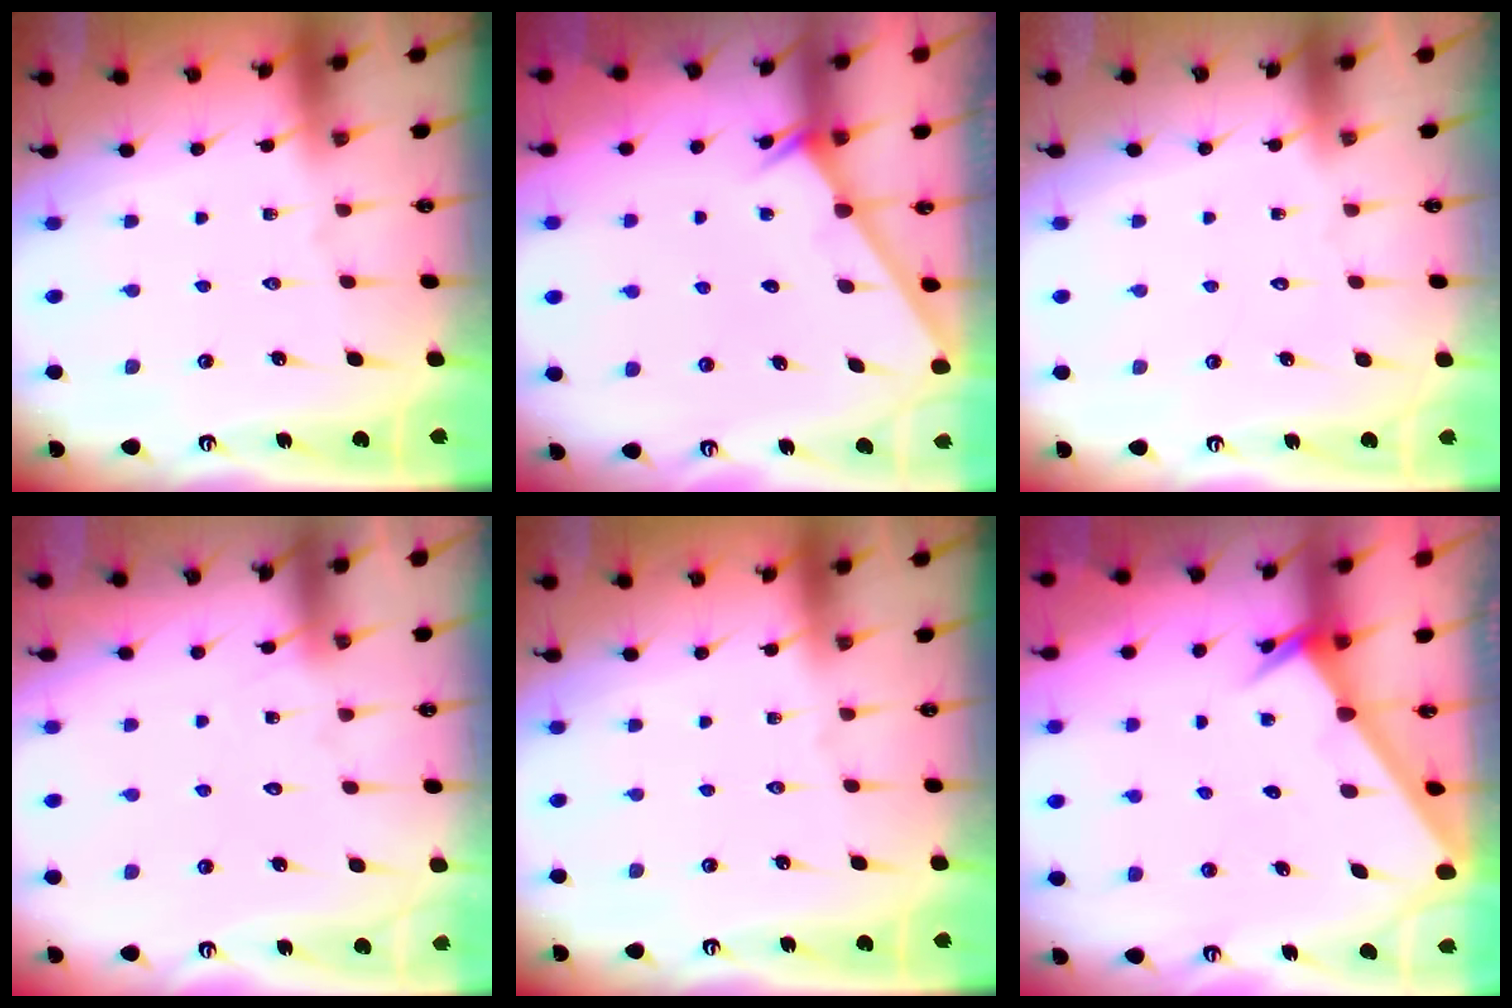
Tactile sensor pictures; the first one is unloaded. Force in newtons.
{"total": 1.4, "press": 1.4, "slide": 0.1}
{"total": 1.7, "press": 1.7, "slide": 0.1}
{"total": 6.1, "press": 6.1, "slide": 0.5}
{"total": 0.0}
{"total": 2.5, "press": 2.5, "slide": 0.3}